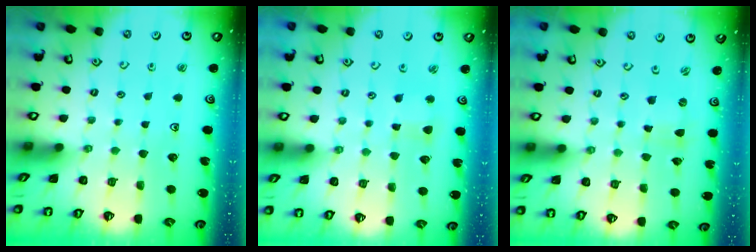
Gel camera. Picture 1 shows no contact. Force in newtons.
{"total": 2.8, "press": 2.7, "slide": 0.4}
{"total": 0.6, "press": 0.6, "slide": 0.1}